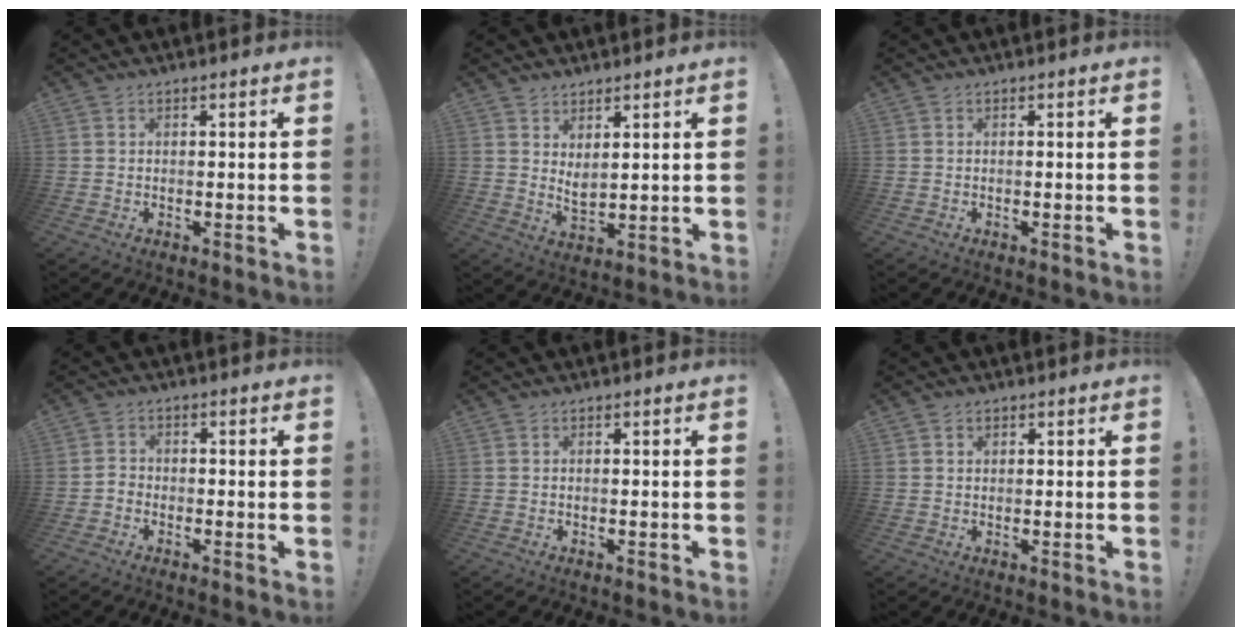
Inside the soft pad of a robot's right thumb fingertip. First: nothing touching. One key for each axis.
{"total": 4.7, "fx": 3.7, "fy": 1.8, "fz": 2.2, "tx": -0.023, "ty": -0.032, "tz": 0.067}
{"total": 0.0}
{"total": 2.2, "fx": -1.6, "fy": 1.3, "fz": 0.9, "tx": -0.015, "ty": 0.009, "tz": -0.028}
{"total": 0.0}
{"total": 1.0, "fx": 0.5, "fy": 0.8, "fz": 0.1, "tx": 0.004, "ty": -0.001, "tz": 0.009}